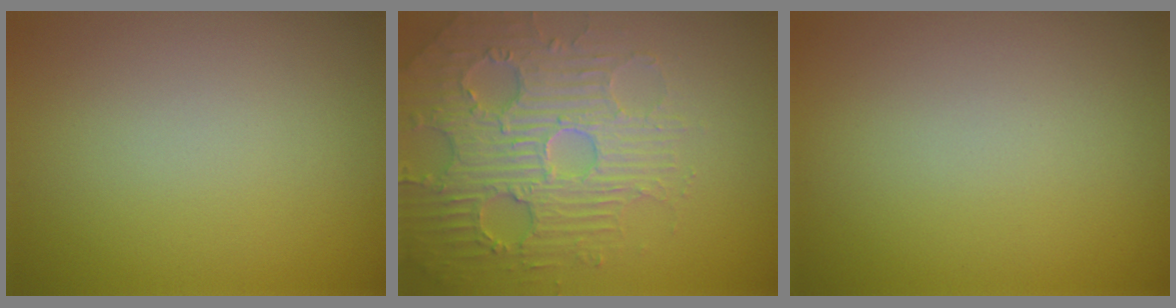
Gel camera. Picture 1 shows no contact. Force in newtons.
{"total": 5.0, "press": 4.9, "slide": 1.2}
{"total": 0.0}